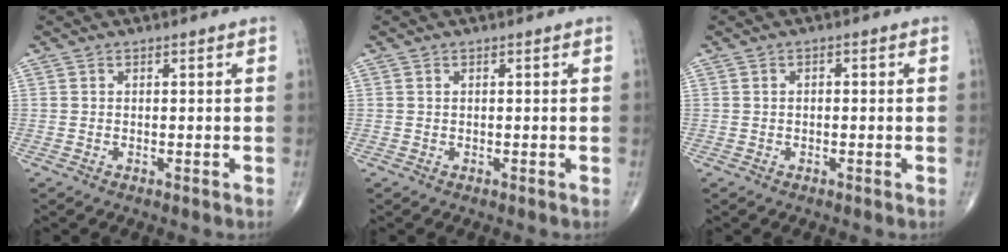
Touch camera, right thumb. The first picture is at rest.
{"total": 0.0}
{"total": 0.8, "force": [0.0, 0.5, 0.6], "torque": [-0.008, 0.004, -0.002]}